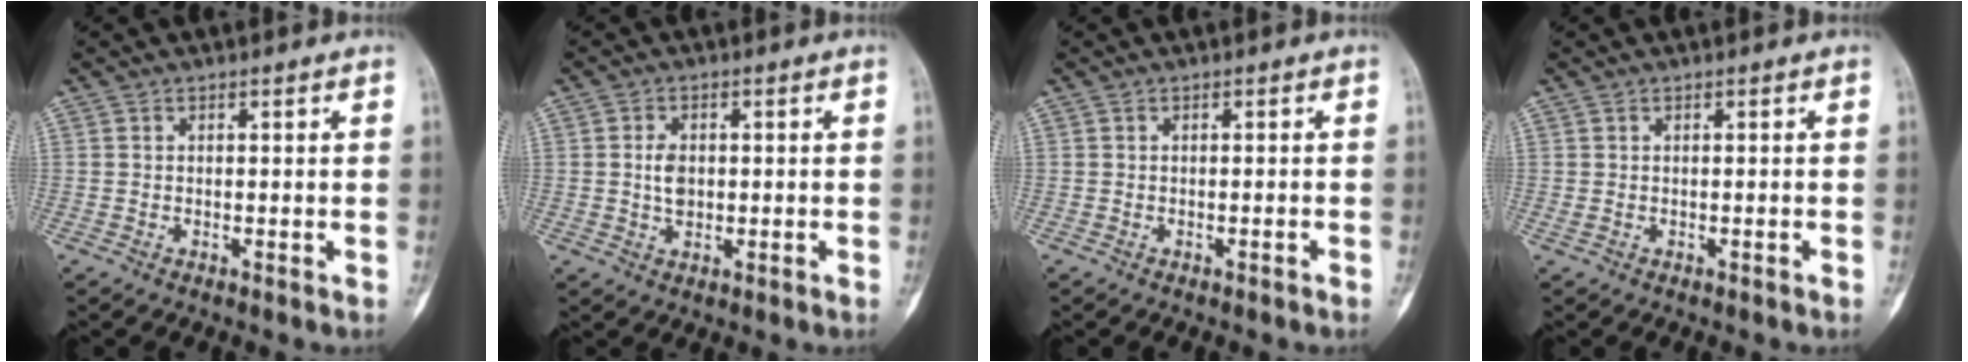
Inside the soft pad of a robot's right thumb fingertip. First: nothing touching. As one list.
[{"total": 3.7, "force": [0.1, 2.5, 2.7], "torque": [-0.043, 0.002, 0.001]}, {"total": 0.7, "force": [-0.5, 0.0, 0.5], "torque": [-0.017, 0.006, -0.002]}, {"total": 0.7, "force": [-0.1, 0.3, 0.6], "torque": [-0.021, 0.007, 0.005]}]